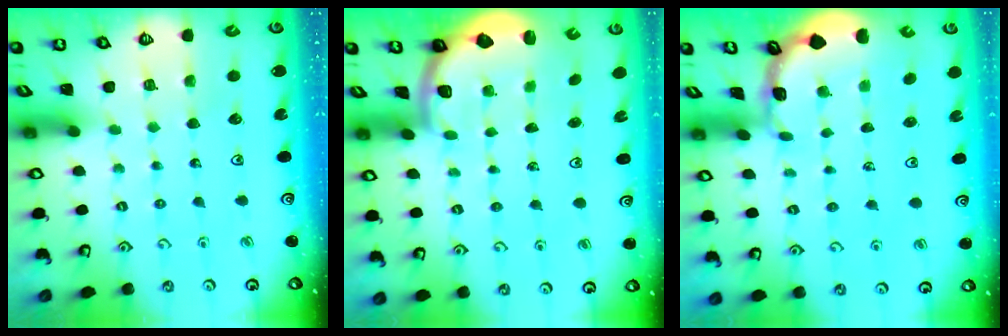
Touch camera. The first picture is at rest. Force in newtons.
{"total": 1.9, "press": 1.8, "slide": 0.5}
{"total": 1.5, "press": 1.5, "slide": 0.1}